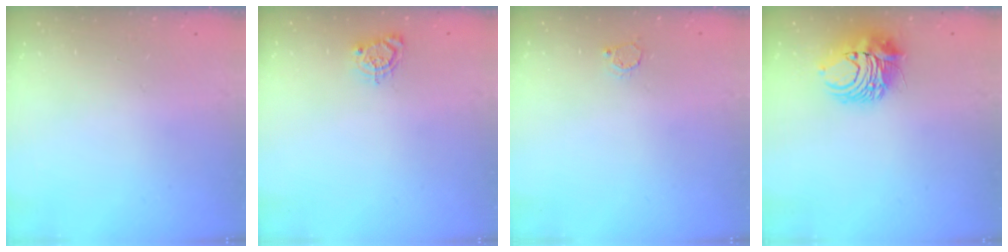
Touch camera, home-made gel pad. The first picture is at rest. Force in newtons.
{"total": 5.6, "press": 5.5, "slide": 0.5}
{"total": 2.6, "press": 2.6, "slide": 0.3}
{"total": 9.1, "press": 9.1, "slide": 0.5}